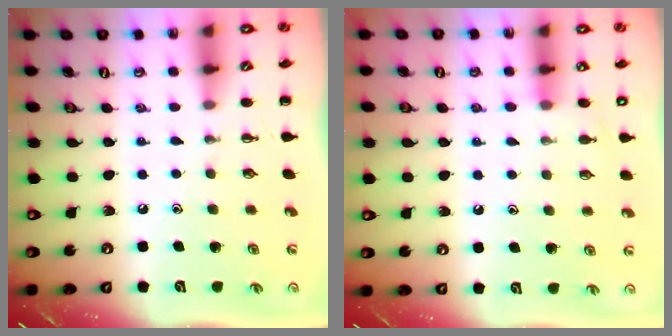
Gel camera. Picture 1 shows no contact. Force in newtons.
{"total": 6.8, "press": 6.6, "slide": 1.8}